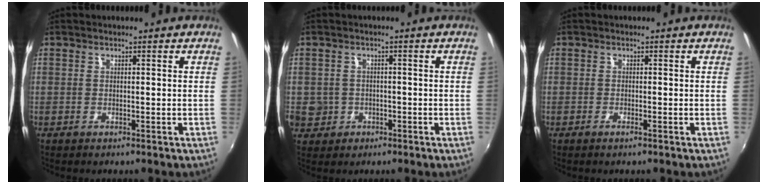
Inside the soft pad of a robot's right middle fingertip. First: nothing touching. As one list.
[{"total": 6.5, "force": [-1.4, 6.1, 1.8], "torque": [-0.069, 0.007, -0.013]}, {"total": 0.8, "force": [-0.5, -0.1, 0.5], "torque": [-0.011, 0.000, -0.012]}]